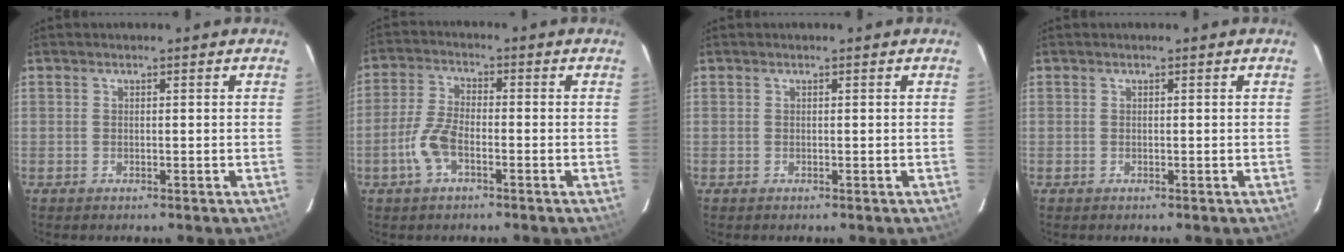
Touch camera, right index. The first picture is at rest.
{"total": 6.7, "force": [-2.9, 3.0, 5.2], "torque": [-0.119, 0.003, -0.058]}
{"total": 0.0}
{"total": 0.0}